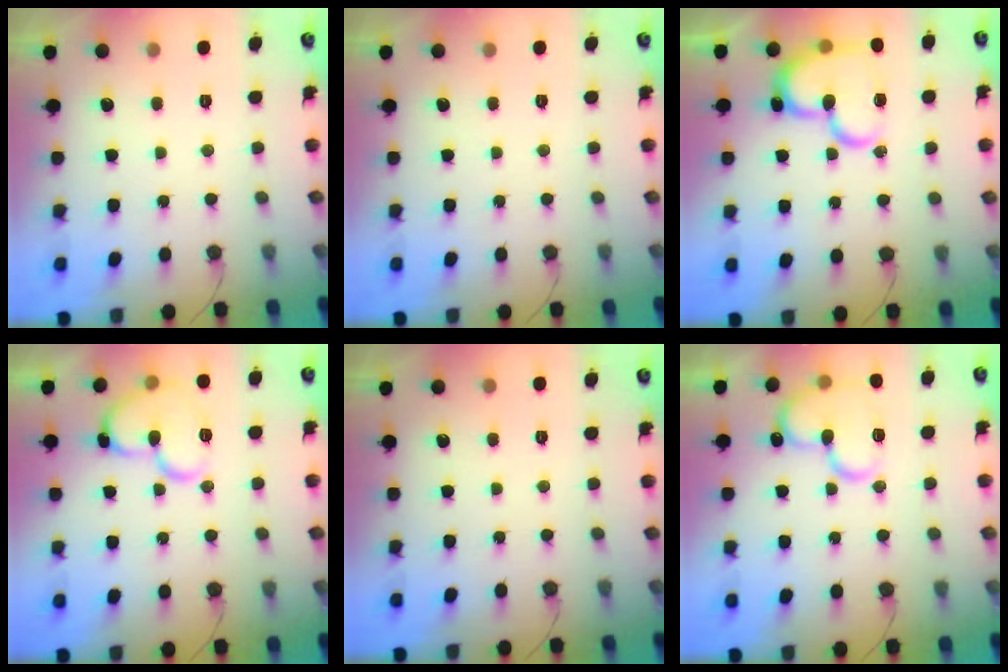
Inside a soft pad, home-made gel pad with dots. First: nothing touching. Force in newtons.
{"total": 0.0}
{"total": 18.8, "press": 18.8, "slide": 1.7}
{"total": 13.3, "press": 13.1, "slide": 2.1}
{"total": 0.0}
{"total": 14.9, "press": 14.8, "slide": 2.0}